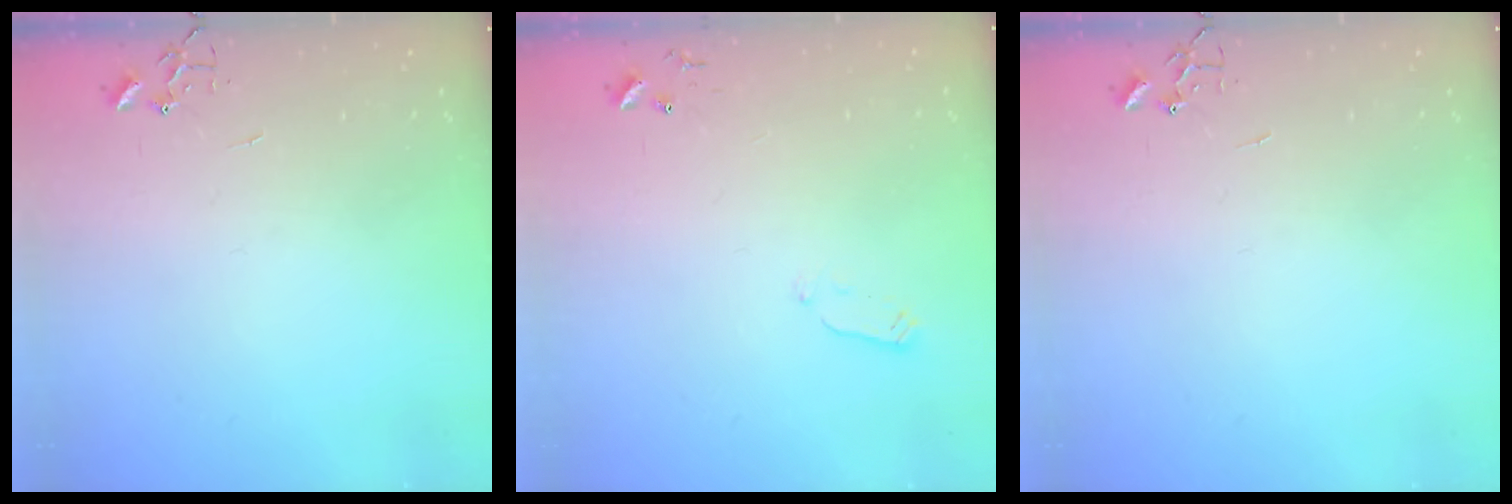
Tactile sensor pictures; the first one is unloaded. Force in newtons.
{"total": 2.7, "press": 2.6, "slide": 0.4}
{"total": 0.0}